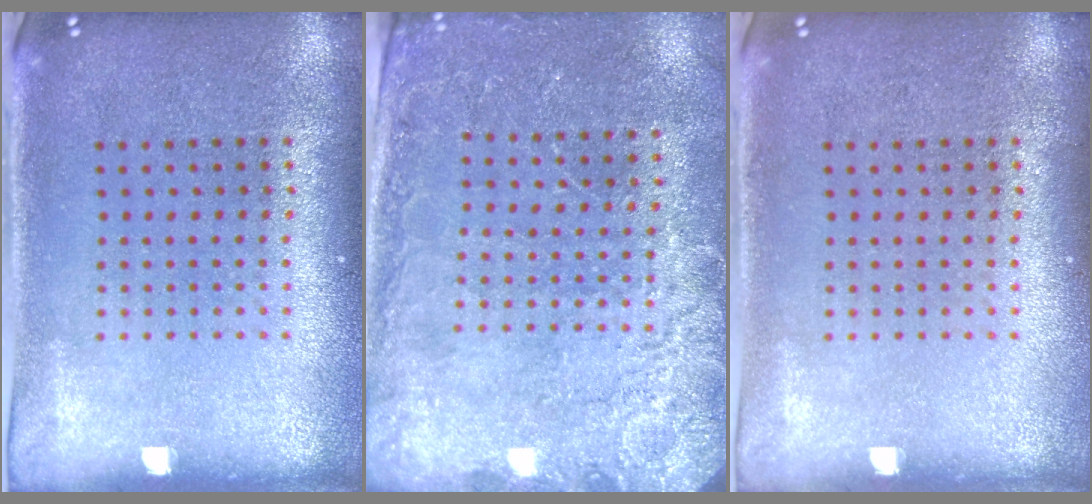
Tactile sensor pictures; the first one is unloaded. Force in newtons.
{"total": 2.6, "press": 2.5, "slide": 0.5}
{"total": 0.0}